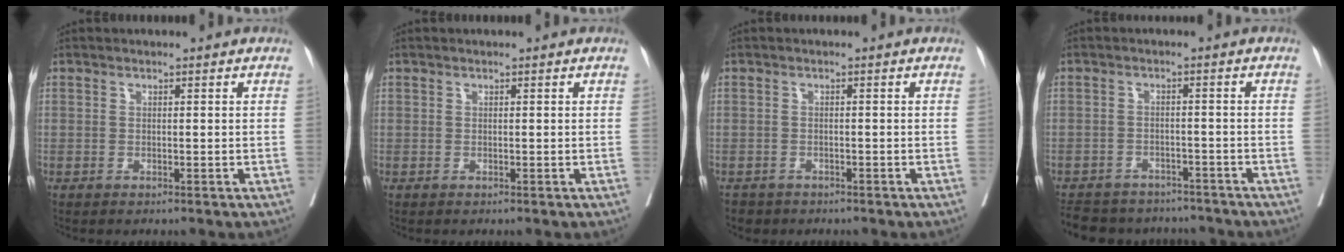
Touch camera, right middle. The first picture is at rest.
{"total": 0.0}
{"total": 3.0, "force": [-2.5, 1.7, 0.3], "torque": [-0.011, -0.001, -0.039]}
{"total": 14.2, "force": [-12.5, 5.4, 4.0], "torque": [-0.098, 0.006, -0.161]}